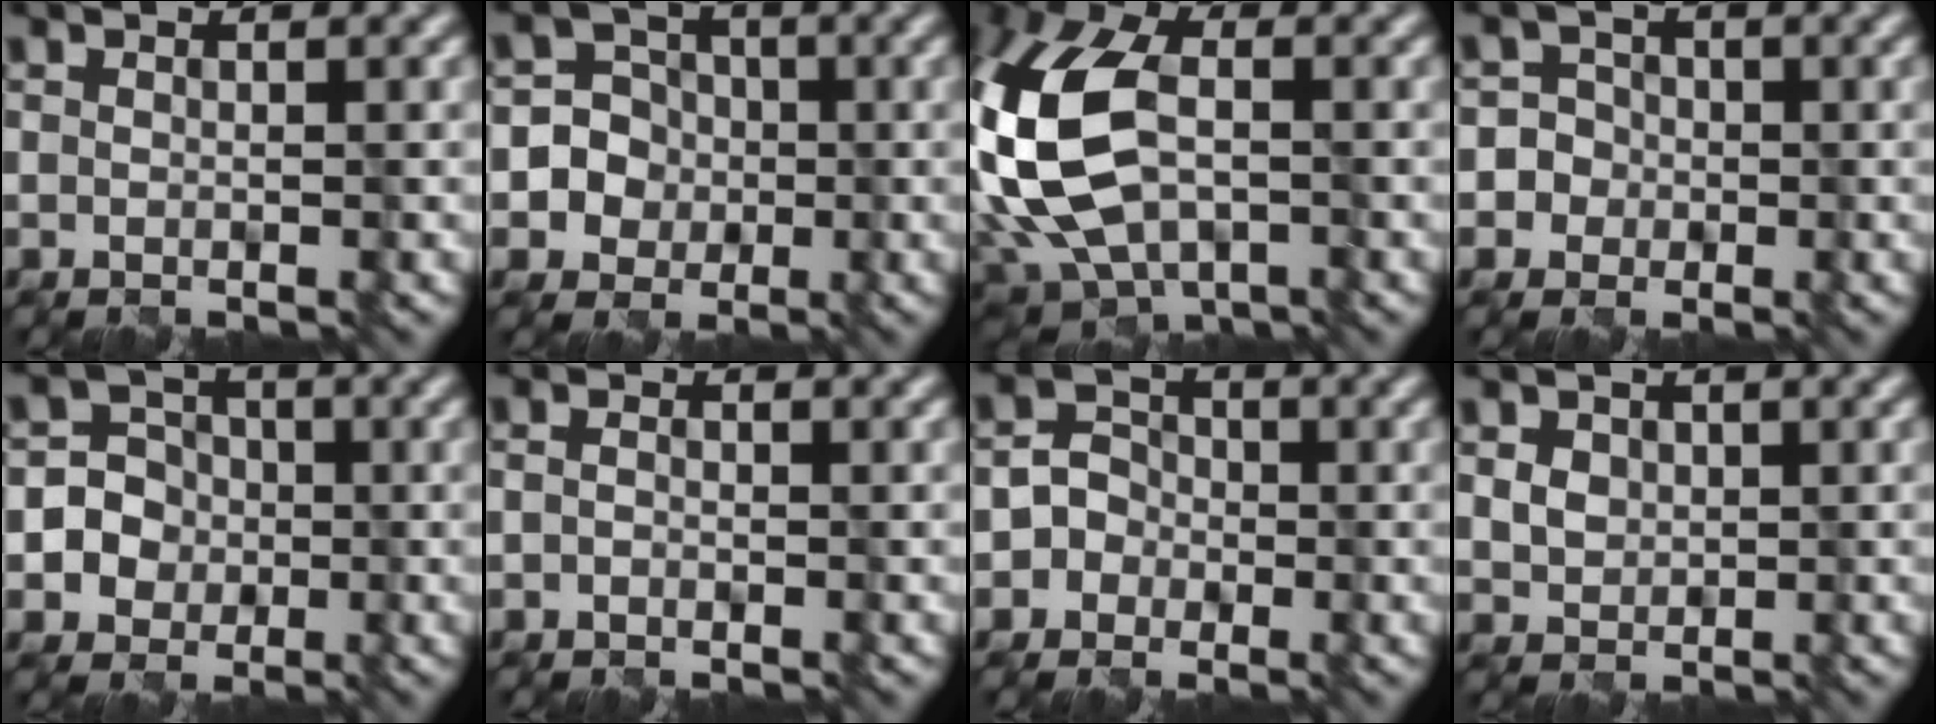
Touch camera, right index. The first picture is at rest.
{"total": 8.0, "force": [-1.1, 7.8, 1.4], "torque": [-0.042, 0.020, -0.031]}
{"total": 14.3, "force": [-0.7, 9.0, 11.0], "torque": [-0.266, -0.006, -0.024]}
{"total": 4.8, "force": [-0.9, 4.7, 0.7], "torque": [0.006, 0.022, -0.037]}
{"total": 7.0, "force": [-1.2, 6.7, 1.3], "torque": [-0.031, 0.021, -0.041]}
{"total": 0.8, "force": [-0.4, 0.6, 0.5], "torque": [-0.006, -0.001, -0.011]}
{"total": 3.7, "force": [-1.4, 3.4, 0.4], "torque": [0.017, 0.011, -0.038]}
{"total": 2.2, "force": [0.6, 1.8, 1.1], "torque": [-0.037, 0.001, 0.019]}